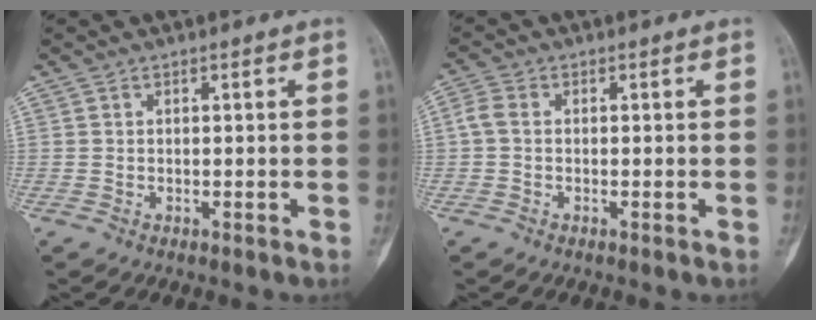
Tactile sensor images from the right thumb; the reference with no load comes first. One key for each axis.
{"total": 2.7, "fx": -0.4, "fy": 1.8, "fz": 1.9, "tx": -0.048, "ty": 0.005, "tz": -0.019}